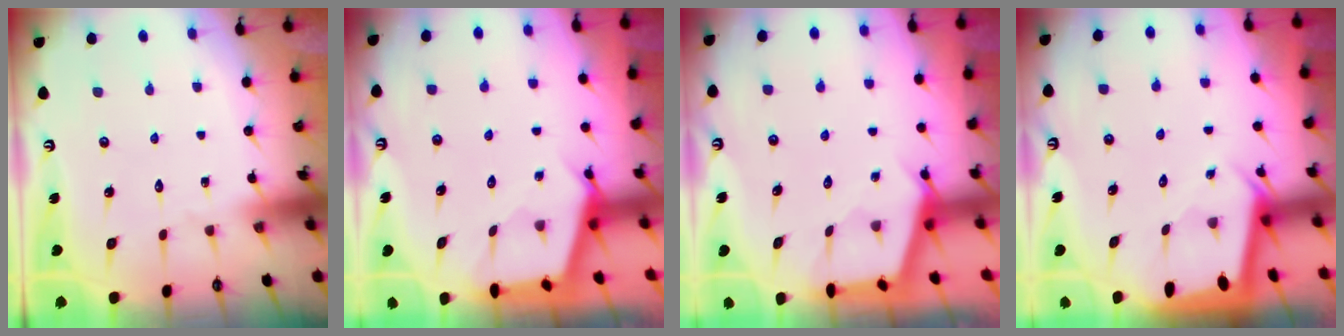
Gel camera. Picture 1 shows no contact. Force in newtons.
{"total": 2.7, "press": 2.7, "slide": 0.3}
{"total": 2.8, "press": 2.8, "slide": 0.4}
{"total": 1.9, "press": 1.9, "slide": 0.1}